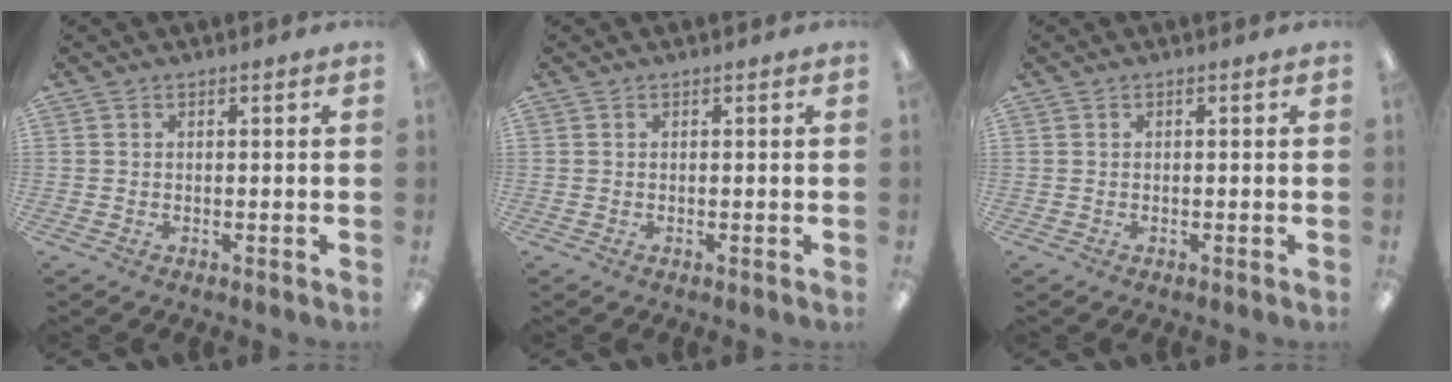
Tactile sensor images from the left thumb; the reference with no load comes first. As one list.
[{"total": 0.0}, {"total": 0.0}]